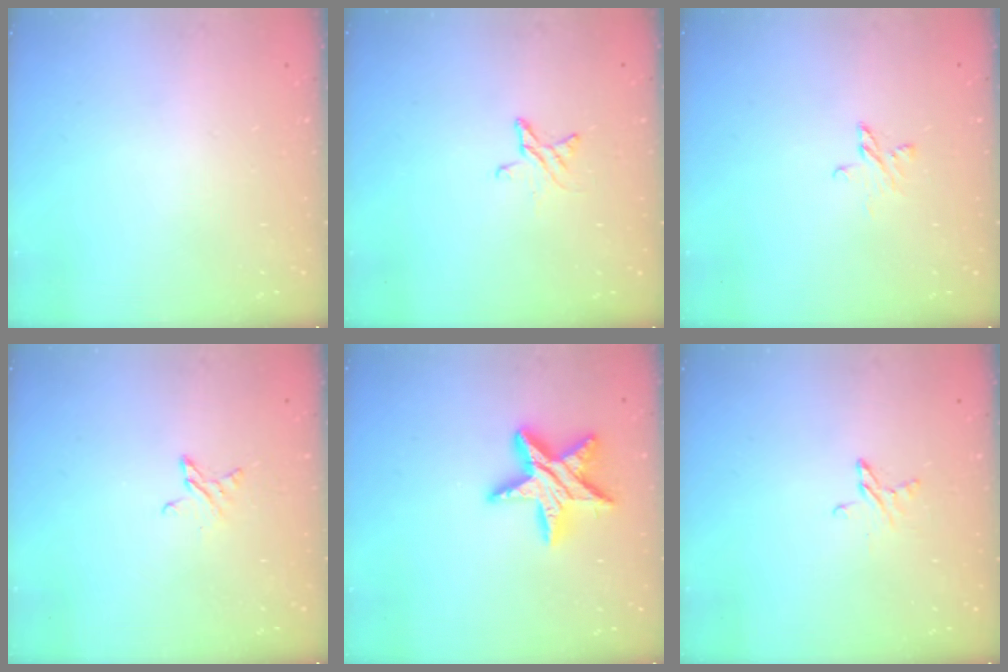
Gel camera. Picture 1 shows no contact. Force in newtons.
{"total": 5.7, "press": 5.7, "slide": 0.5}
{"total": 3.5, "press": 3.5, "slide": 0.3}
{"total": 4.1, "press": 4.1, "slide": 0.4}
{"total": 15.1, "press": 15.0, "slide": 1.4}
{"total": 3.9, "press": 3.9, "slide": 0.4}